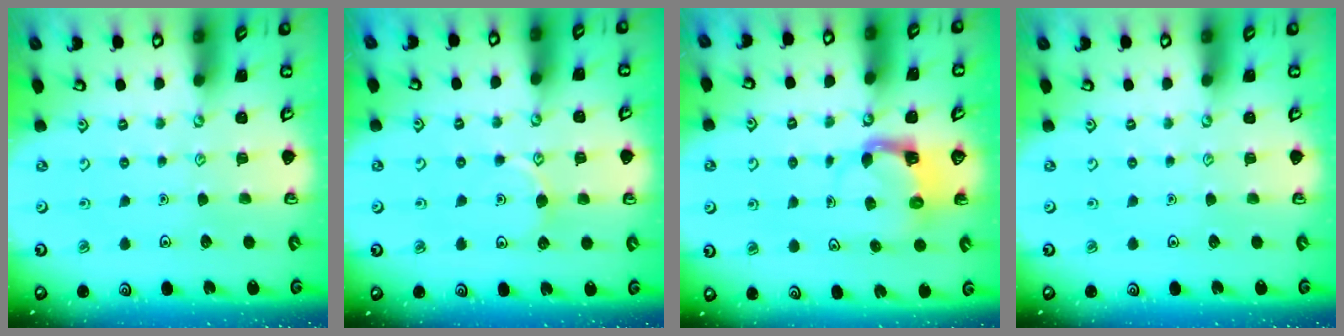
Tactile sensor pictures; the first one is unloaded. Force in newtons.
{"total": 5.9, "press": 5.9, "slide": 0.3}
{"total": 3.9, "press": 3.8, "slide": 0.7}
{"total": 0.0}